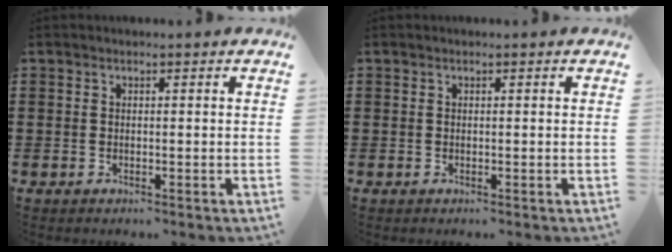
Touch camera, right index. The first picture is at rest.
{"total": 0.0}